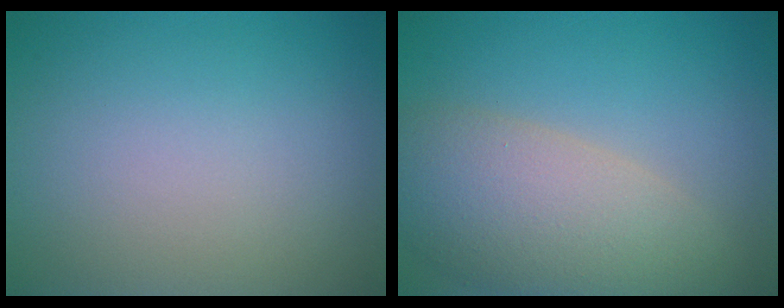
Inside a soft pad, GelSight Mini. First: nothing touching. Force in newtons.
{"total": 7.9, "press": 7.9, "slide": 0.7}